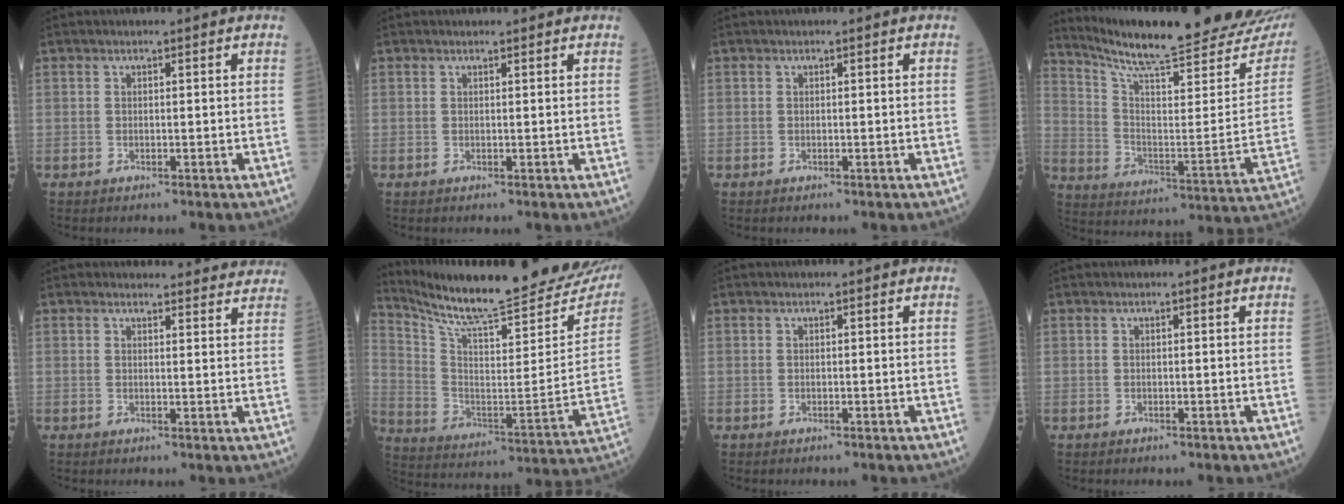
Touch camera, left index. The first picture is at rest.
{"total": 1.1, "force": [1.1, 0.2, 0.2], "torque": [-0.010, 0.004, 0.012]}
{"total": 0.0}
{"total": 27.9, "force": [24.2, 2.8, 13.6], "torque": [-0.218, -0.084, 0.327]}
{"total": 11.2, "force": [10.8, 2.9, 1.0], "torque": [0.031, -0.010, 0.090]}
{"total": 29.3, "force": [25.8, 3.6, 13.4], "torque": [-0.227, -0.091, 0.356]}
{"total": 0.0}
{"total": 0.0}